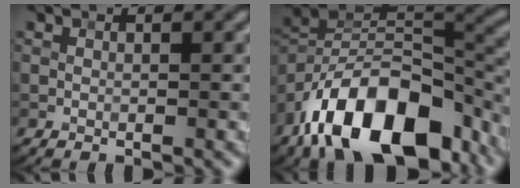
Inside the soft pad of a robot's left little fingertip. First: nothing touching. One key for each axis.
{"total": 15.7, "fx": -9.5, "fy": 7.0, "fz": 10.4, "tx": -0.178, "ty": 0.015, "tz": -0.174}